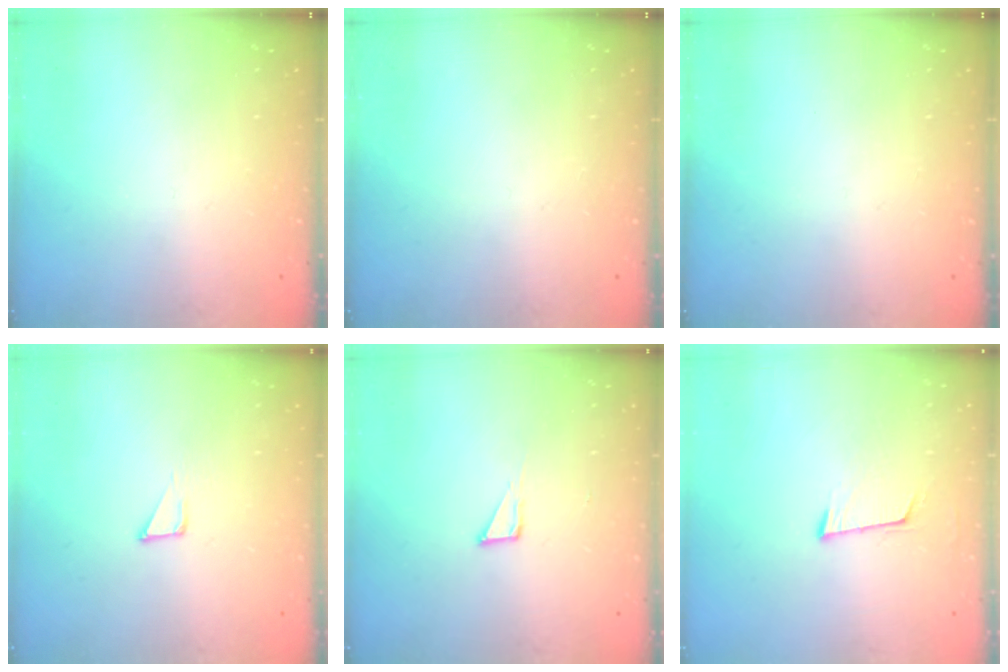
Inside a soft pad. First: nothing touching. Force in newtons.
{"total": 0.0}
{"total": 0.0}
{"total": 2.1, "press": 2.1, "slide": 0.1}
{"total": 2.7, "press": 2.7, "slide": 0.2}
{"total": 5.8, "press": 5.5, "slide": 1.9}